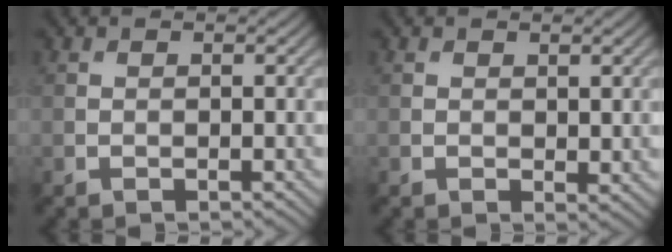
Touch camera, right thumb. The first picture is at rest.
{"total": 1.0, "force": [0.5, 0.5, 0.7], "torque": [-0.010, -0.004, 0.012]}